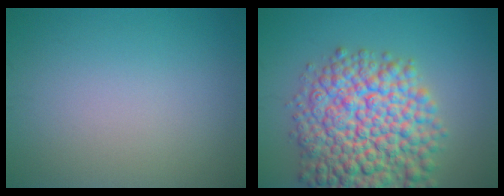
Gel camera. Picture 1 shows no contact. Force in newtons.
{"total": 11.7, "press": 11.7, "slide": 0.4}